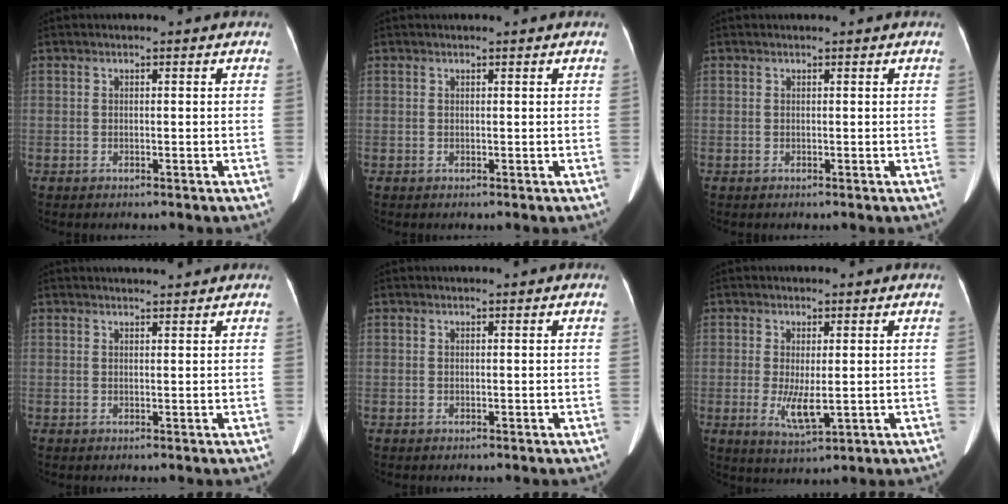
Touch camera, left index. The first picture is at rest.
{"total": 0.8, "force": [0.7, 0.0, 0.4], "torque": [-0.005, 0.009, 0.012]}
{"total": 0.7, "force": [0.7, 0.0, 0.3], "torque": [-0.004, 0.013, 0.014]}
{"total": 3.2, "force": [3.1, 0.0, 0.7], "torque": [-0.012, 0.018, 0.043]}
{"total": 0.8, "force": [0.7, -0.1, 0.3], "torque": [-0.004, 0.012, 0.015]}
{"total": 4.6, "force": [-0.4, 1.2, 4.4], "torque": [-0.089, -0.016, 0.002]}